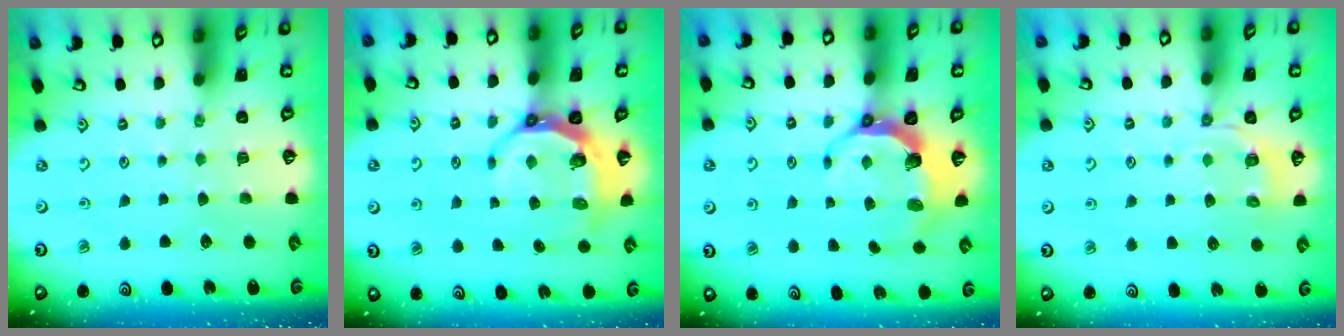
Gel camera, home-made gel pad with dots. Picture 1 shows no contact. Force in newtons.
{"total": 6.4, "press": 5.5, "slide": 3.3}
{"total": 7.1, "press": 5.7, "slide": 4.2}
{"total": 4.5, "press": 4.3, "slide": 1.5}